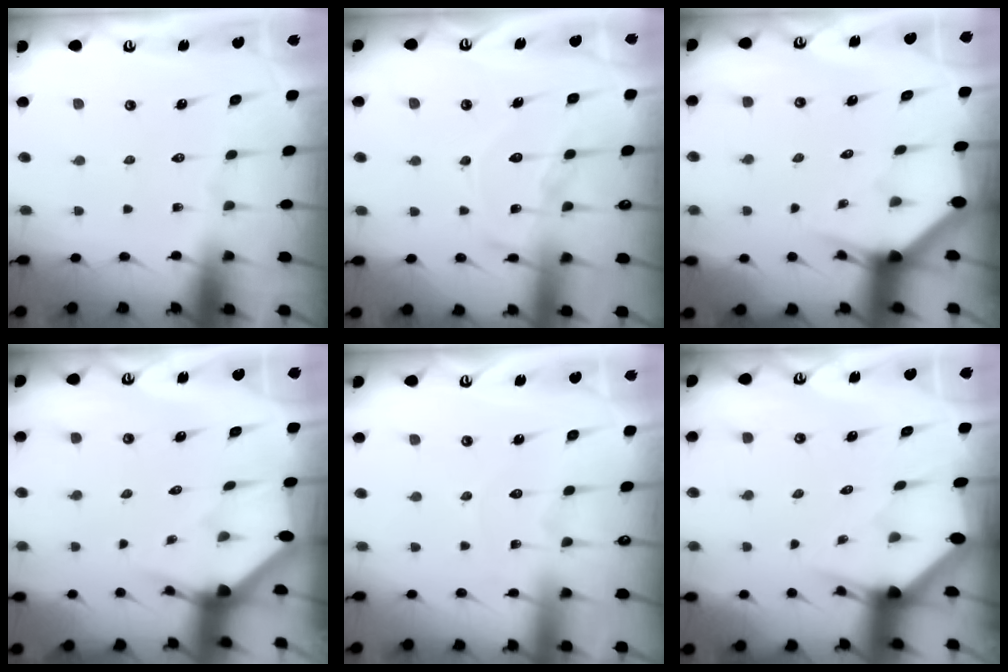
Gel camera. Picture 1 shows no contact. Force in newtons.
{"total": 12.9, "press": 12.9, "slide": 1.3}
{"total": 2.7, "press": 2.7, "slide": 0.1}
{"total": 2.8, "press": 2.8, "slide": 0.2}
{"total": 2.6, "press": 2.6, "slide": 0.3}
{"total": 3.0, "press": 3.0, "slide": 0.2}